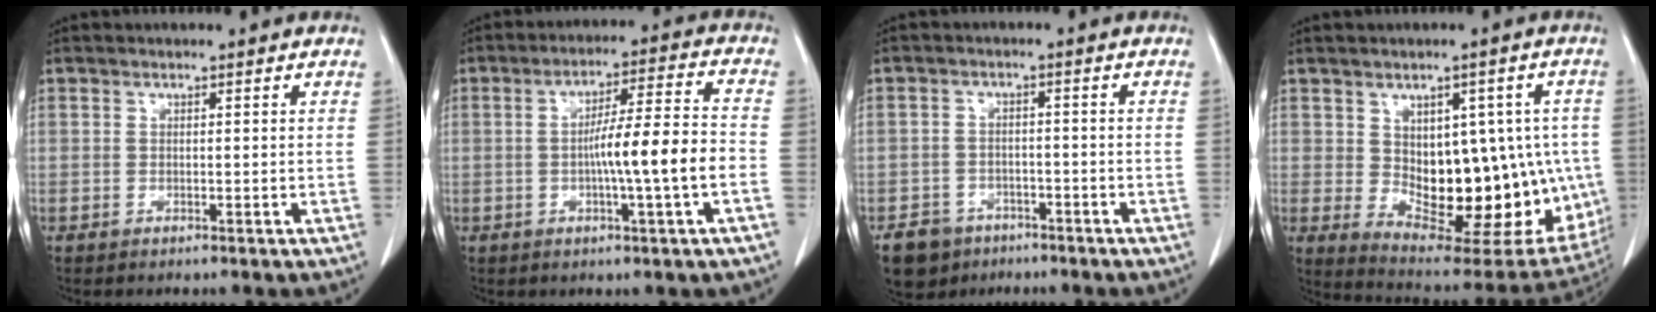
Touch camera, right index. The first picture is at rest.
{"total": 10.1, "force": [-2.3, -0.5, 9.8], "torque": [-0.163, 0.009, -0.040]}
{"total": 3.5, "force": [-1.9, 2.9, 0.1], "torque": [-0.002, 0.009, -0.026]}
{"total": 19.4, "force": [-1.5, 9.6, 16.8], "torque": [-0.199, 0.005, 0.011]}